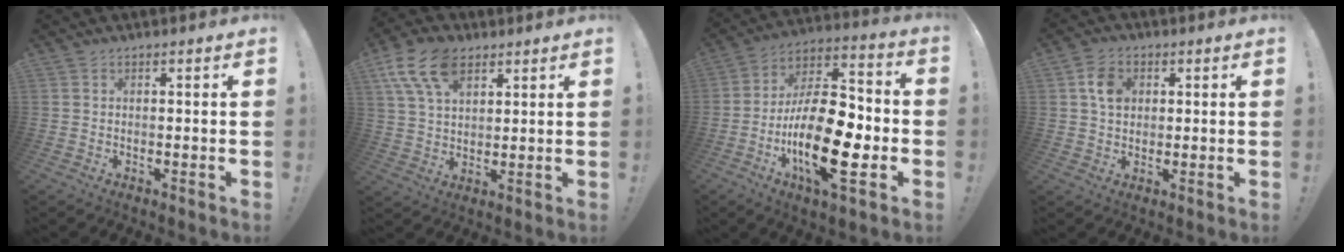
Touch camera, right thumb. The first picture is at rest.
{"total": 13.5, "force": [7.1, 8.1, 8.1], "torque": [-0.158, -0.017, 0.137]}
{"total": 24.0, "force": [-7.4, 10.1, 20.4], "torque": [-0.383, 0.041, -0.113]}
{"total": 6.7, "force": [1.6, 5.3, 3.8], "torque": [-0.053, 0.006, 0.031]}